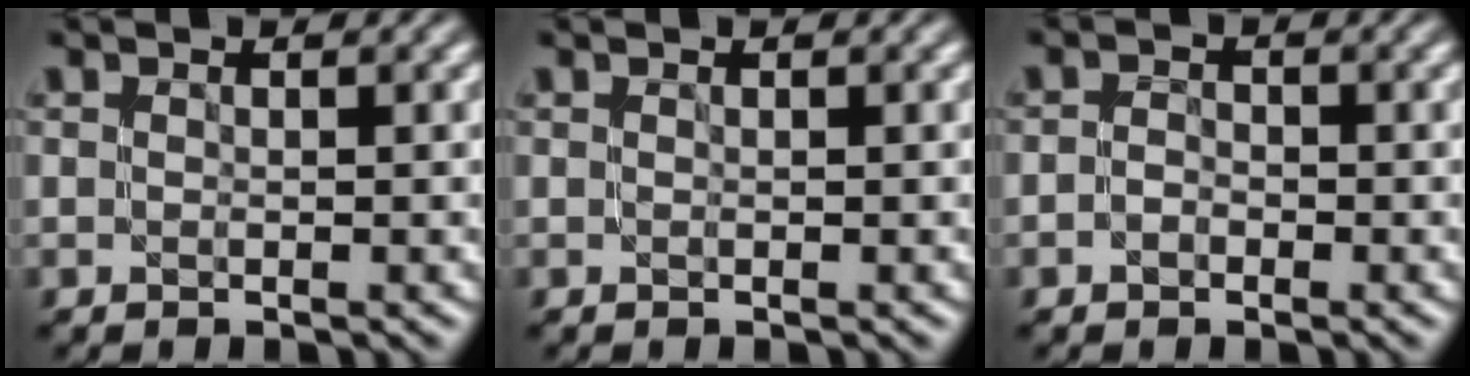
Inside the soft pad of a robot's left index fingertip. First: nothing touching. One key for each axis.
{"total": 0.0}
{"total": 1.1, "fx": -0.5, "fy": 0.9, "fz": 0.6, "tx": -0.012, "ty": 0.003, "tz": -0.013}